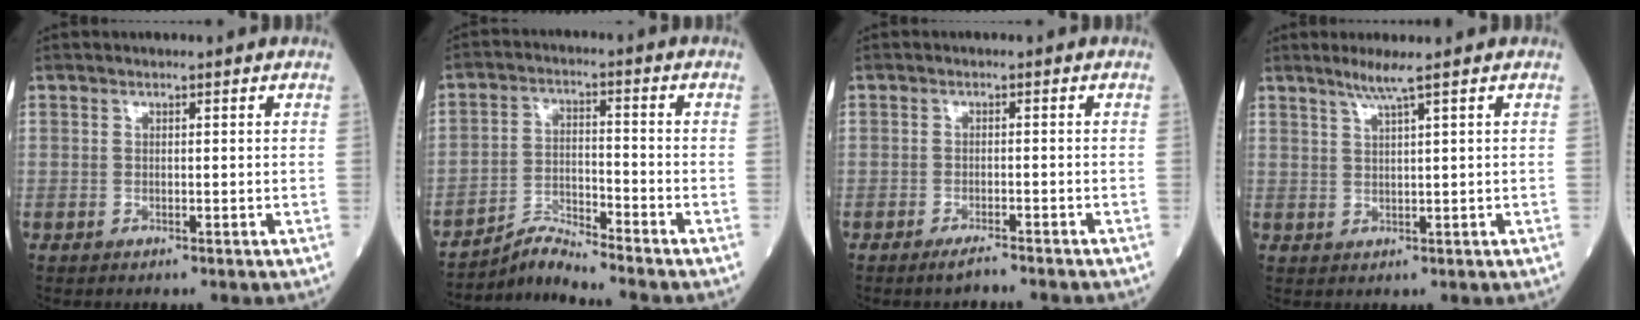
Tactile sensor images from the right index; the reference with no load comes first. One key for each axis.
{"total": 5.6, "fx": -5.4, "fy": -1.4, "fz": 0.0, "tx": -0.013, "ty": -0.008, "tz": -0.101}
{"total": 3.0, "fx": -2.7, "fy": -0.1, "fz": 1.4, "tx": -0.024, "ty": -0.003, "tz": -0.039}
{"total": 2.9, "fx": 2.0, "fy": -0.8, "fz": 1.9, "tx": -0.044, "ty": -0.004, "tz": 0.043}